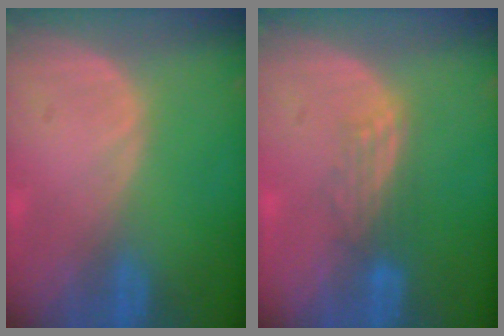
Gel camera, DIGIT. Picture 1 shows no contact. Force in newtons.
{"total": 2.8, "press": 2.7, "slide": 0.6}